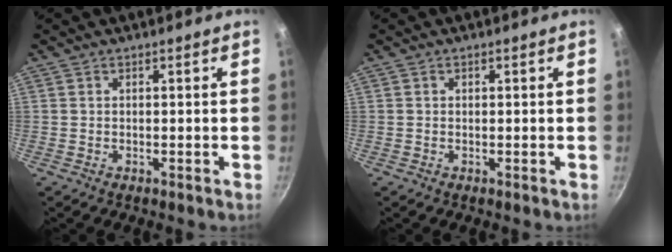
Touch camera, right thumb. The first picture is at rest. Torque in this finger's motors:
{"motor_torque": [-0.24, -0.04, -0.17, 0.12, 0.04]}